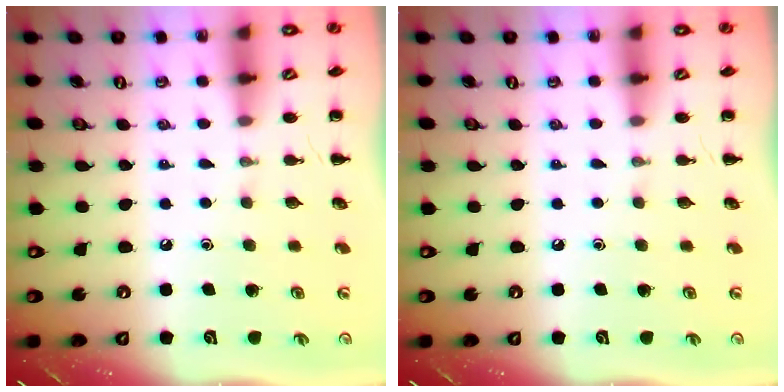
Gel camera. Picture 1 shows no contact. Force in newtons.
{"total": 0.0}